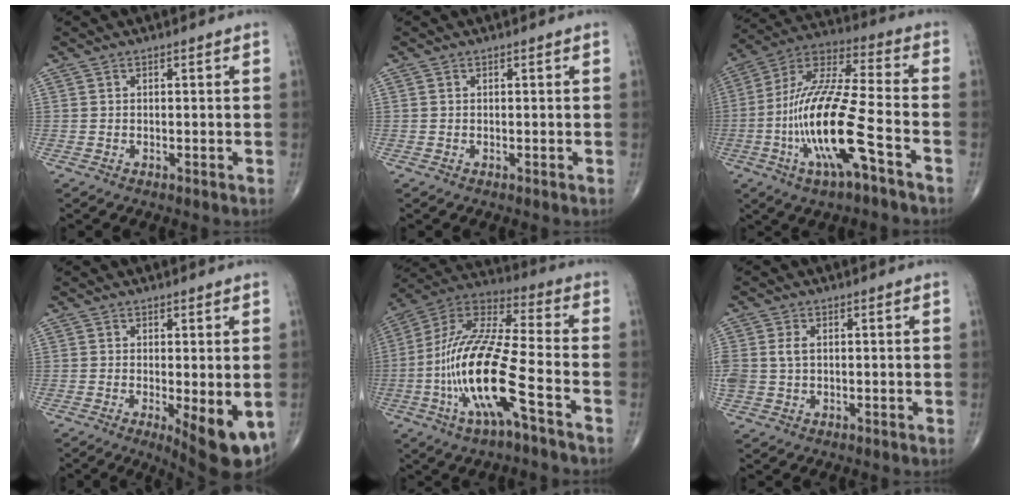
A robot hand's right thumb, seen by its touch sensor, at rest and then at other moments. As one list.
[{"total": 0.0}, {"total": 19.7, "force": [-6.7, 4.2, 18.0], "torque": [-0.377, 0.033, -0.122]}, {"total": 9.8, "force": [-2.8, 3.0, 8.9], "torque": [-0.110, -0.020, -0.033]}, {"total": 19.8, "force": [-6.8, 4.4, 18.1], "torque": [-0.384, 0.034, -0.127]}, {"total": 4.0, "force": [0.4, 2.8, 2.8], "torque": [-0.070, 0.009, 0.012]}]